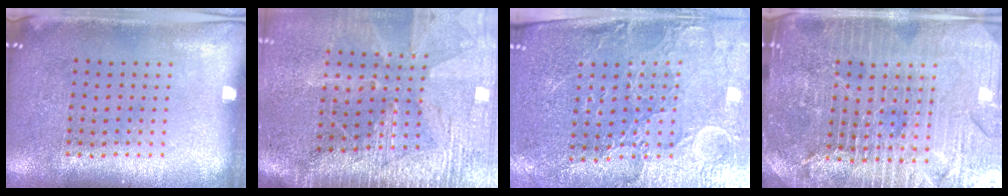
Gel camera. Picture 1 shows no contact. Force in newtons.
{"total": 3.8, "press": 3.3, "slide": 1.8}
{"total": 3.5, "press": 3.3, "slide": 1.1}
{"total": 5.2, "press": 4.8, "slide": 2.1}